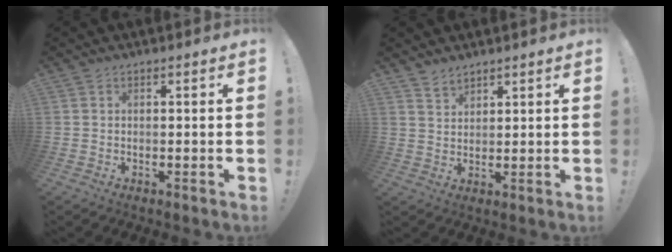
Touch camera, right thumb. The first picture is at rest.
{"total": 3.4, "force": [3.2, 1.3, 0.3], "torque": [0.001, -0.027, 0.058]}